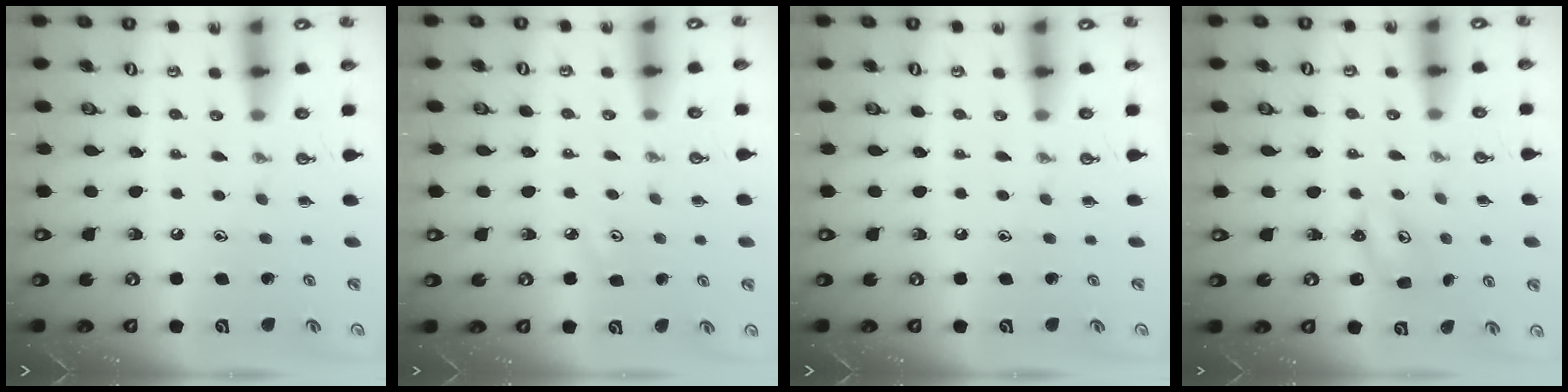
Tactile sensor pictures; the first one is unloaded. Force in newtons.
{"total": 3.4, "press": 3.3, "slide": 0.4}
{"total": 0.0}
{"total": 2.9, "press": 2.9, "slide": 0.3}